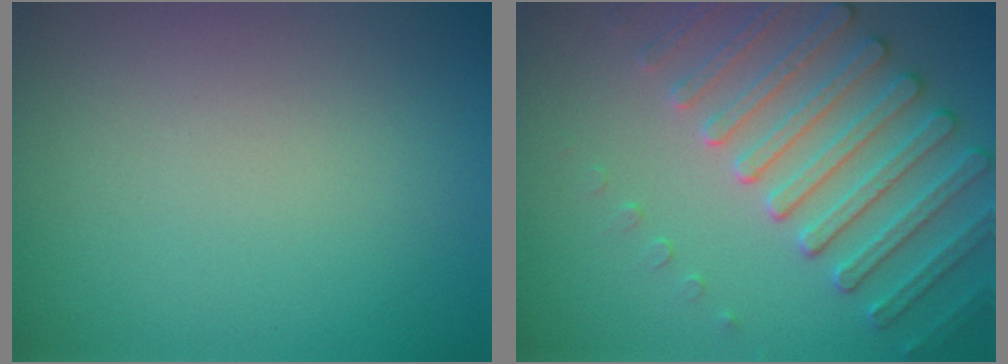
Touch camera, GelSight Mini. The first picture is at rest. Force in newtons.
{"total": 4.6, "press": 4.5, "slide": 0.7}